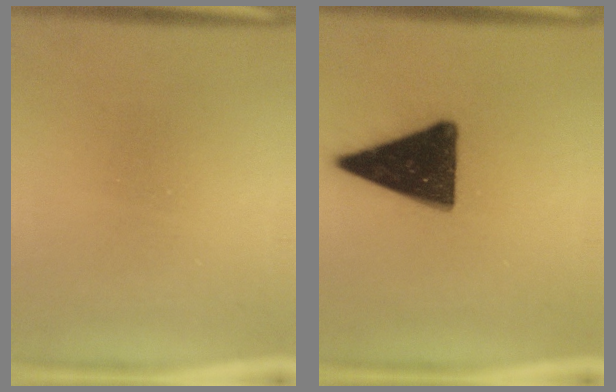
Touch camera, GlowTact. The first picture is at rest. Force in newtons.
{"total": 15.8}